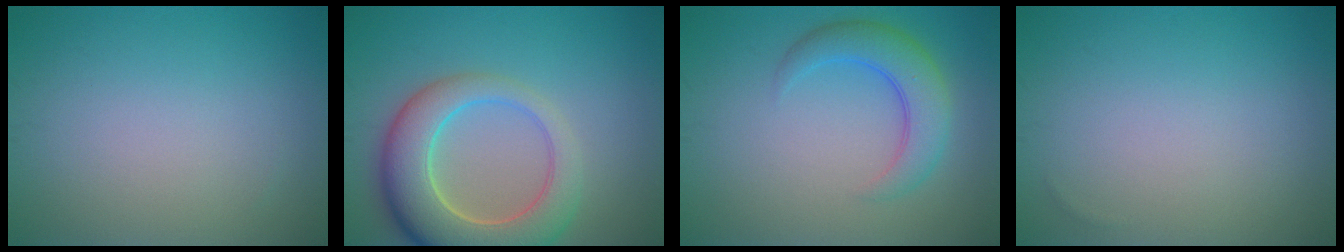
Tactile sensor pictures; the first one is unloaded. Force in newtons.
{"total": 8.3, "press": 8.2, "slide": 1.0}
{"total": 4.4, "press": 4.4, "slide": 0.1}
{"total": 0.0}